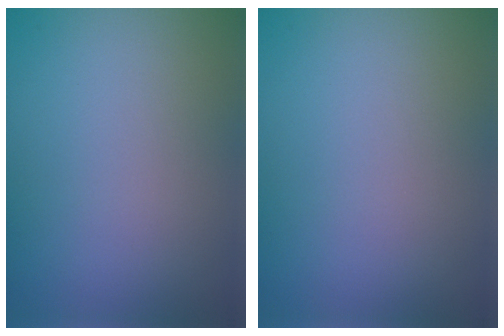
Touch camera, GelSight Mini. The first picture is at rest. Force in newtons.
{"total": 0.0}